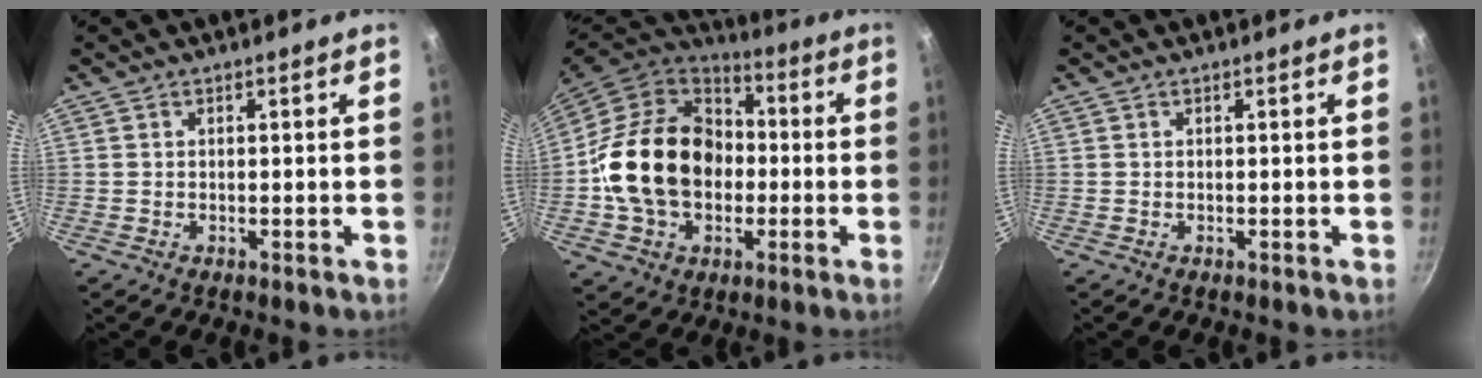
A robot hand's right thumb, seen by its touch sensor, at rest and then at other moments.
{"total": 22.1, "force": [-1.6, 17.0, 14.1], "torque": [-0.224, 0.044, -0.030]}
{"total": 0.0}